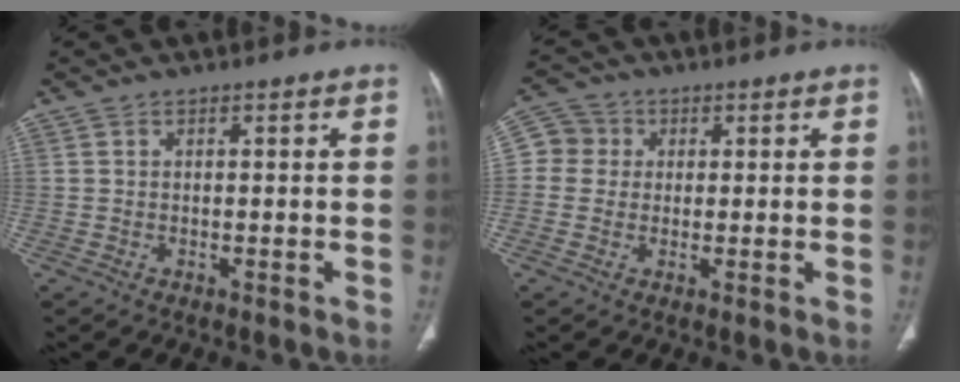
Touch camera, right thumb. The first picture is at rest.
{"total": 5.9, "force": [0.8, 5.6, 1.4], "torque": [-0.007, 0.011, 0.010]}